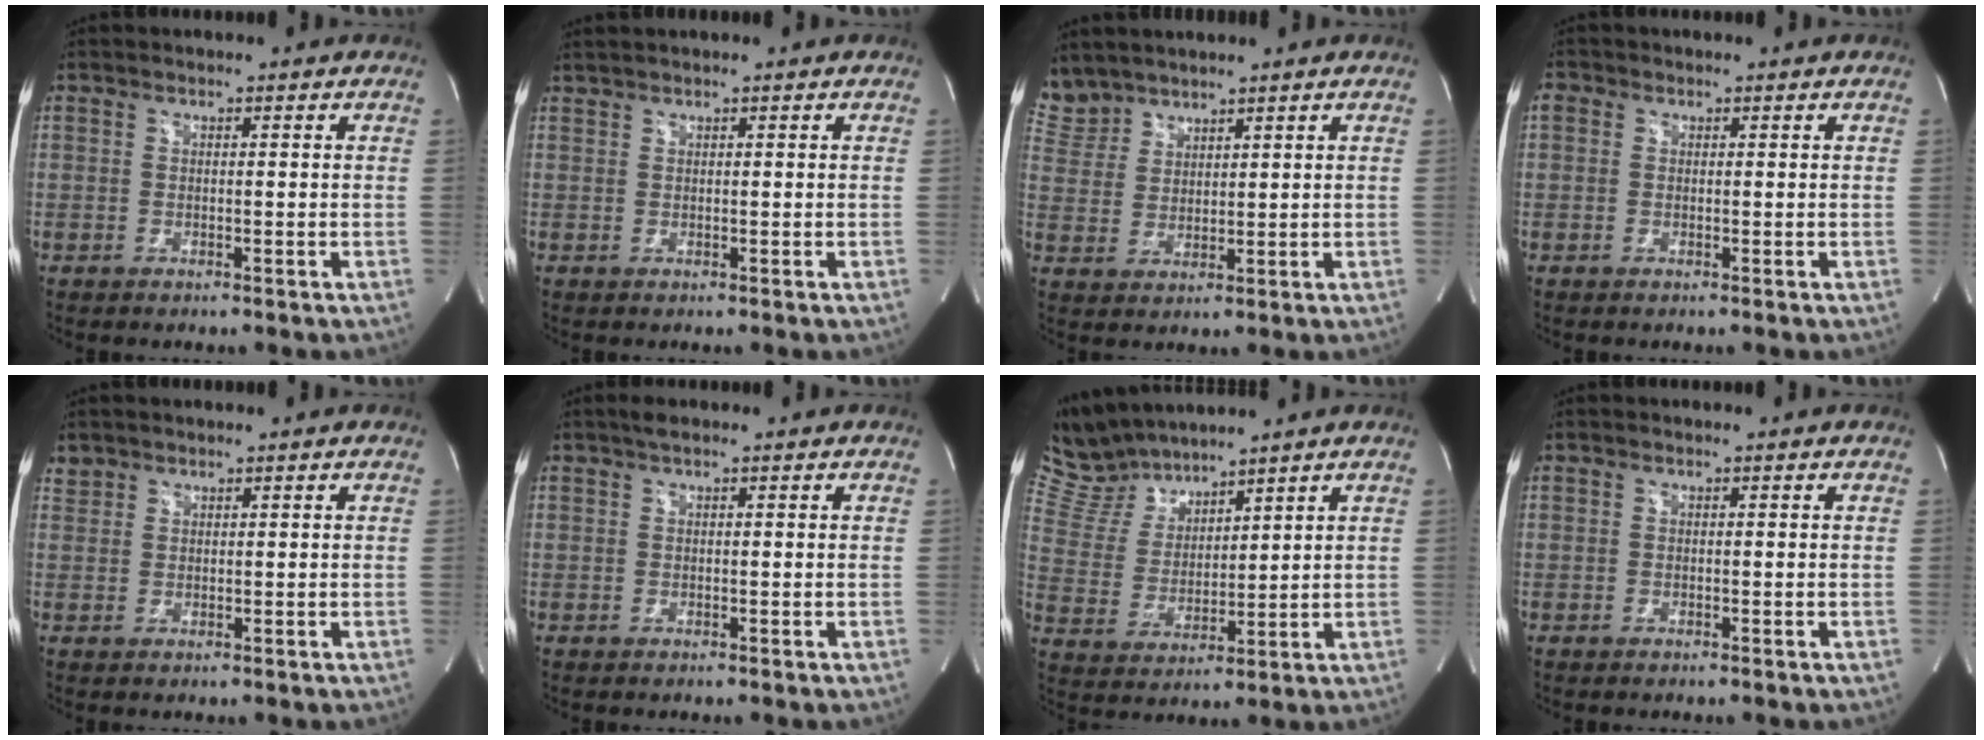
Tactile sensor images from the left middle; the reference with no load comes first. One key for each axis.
{"total": 1.4, "fx": 1.3, "fy": -0.2, "fz": 0.4, "tx": -0.012, "ty": 0.012, "tz": 0.031}
{"total": 5.6, "fx": 5.4, "fy": 1.8, "fz": -0.1, "tx": -0.011, "ty": 0.012, "tz": 0.125}
{"total": 1.4, "fx": 0.5, "fy": 1.2, "fz": 0.5, "tx": -0.006, "ty": 0.011, "tz": 0.007}
{"total": 1.5, "fx": 1.3, "fy": 0.8, "fz": -0.2, "tx": 0.006, "ty": 0.009, "tz": 0.024}
{"total": 1.3, "fx": 0.9, "fy": 0.2, "fz": 0.9, "tx": -0.020, "ty": 0.012, "tz": 0.015}
{"total": 8.5, "fx": 8.2, "fy": 1.7, "fz": 1.0, "tx": -0.042, "ty": 0.016, "tz": 0.182}
{"total": 0.0}